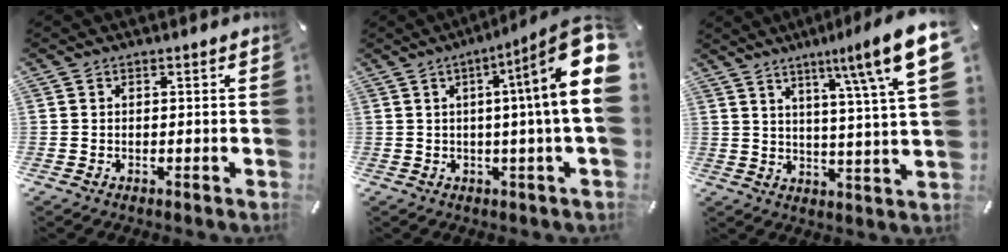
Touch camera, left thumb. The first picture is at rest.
{"total": 18.0, "force": [3.7, 0.8, 17.5], "torque": [-0.255, -0.035, 0.038]}
{"total": 15.7, "force": [7.9, 1.6, 13.4], "torque": [-0.196, -0.044, 0.110]}